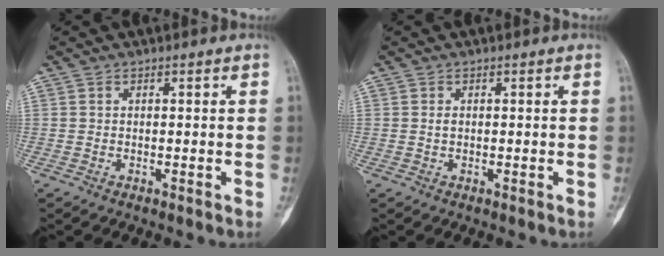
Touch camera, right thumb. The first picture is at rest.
{"total": 0.7, "force": [0.1, 0.4, 0.5], "torque": [-0.011, 0.002, 0.003]}